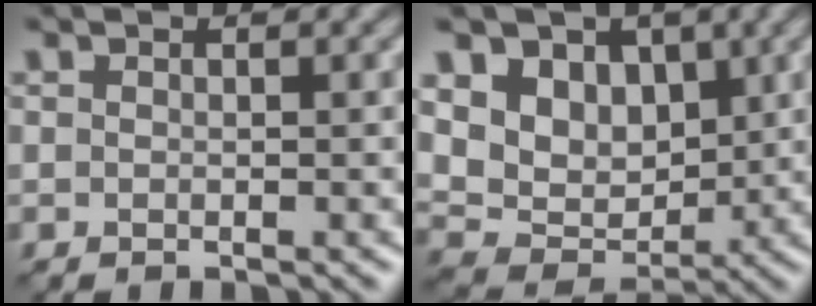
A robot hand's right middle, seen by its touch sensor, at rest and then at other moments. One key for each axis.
{"total": 7.8, "fx": 3.0, "fy": 6.0, "fz": 4.0, "tx": -0.082, "ty": 0.001, "tz": 0.049}